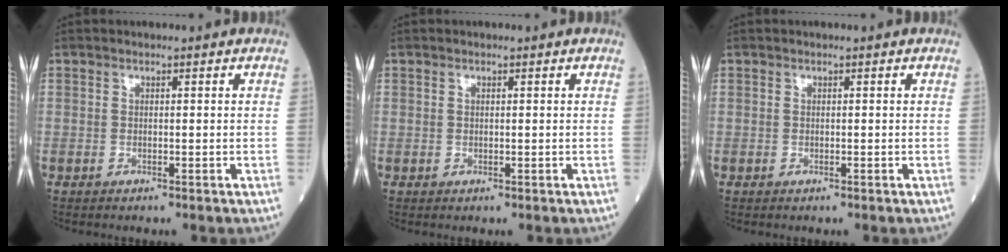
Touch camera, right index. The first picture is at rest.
{"total": 0.0}
{"total": 0.0}